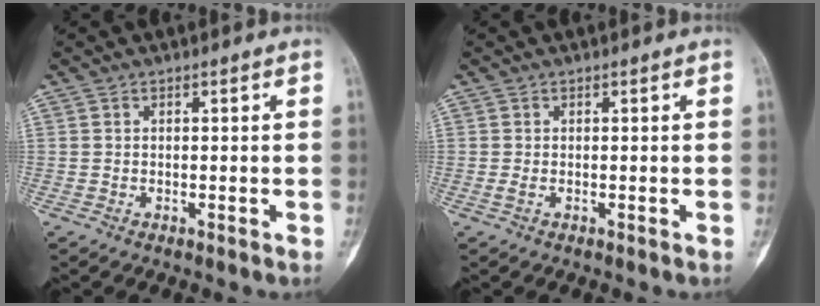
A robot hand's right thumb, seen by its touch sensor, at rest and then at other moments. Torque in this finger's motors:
{"motor_torque": [0.33, 0.33, 0.10, 0.02, 0.00]}